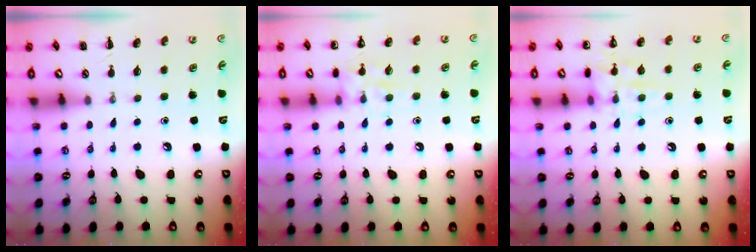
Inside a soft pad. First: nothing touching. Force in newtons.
{"total": 9.5, "press": 9.4, "slide": 0.9}
{"total": 11.8, "press": 11.8, "slide": 0.6}